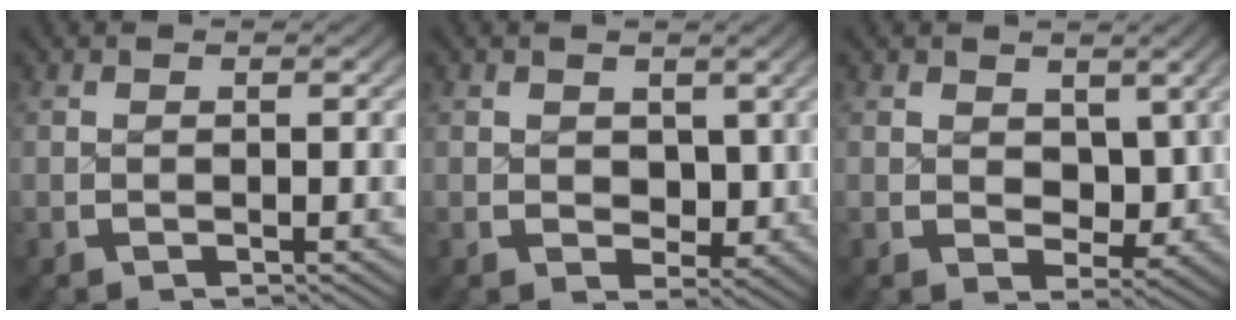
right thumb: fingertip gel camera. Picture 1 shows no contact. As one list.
[{"total": 3.0, "force": [0.9, 2.2, 1.7], "torque": [-0.029, -0.024, 0.029]}, {"total": 3.5, "force": [1.2, 2.5, 2.2], "torque": [-0.036, -0.024, 0.033]}]